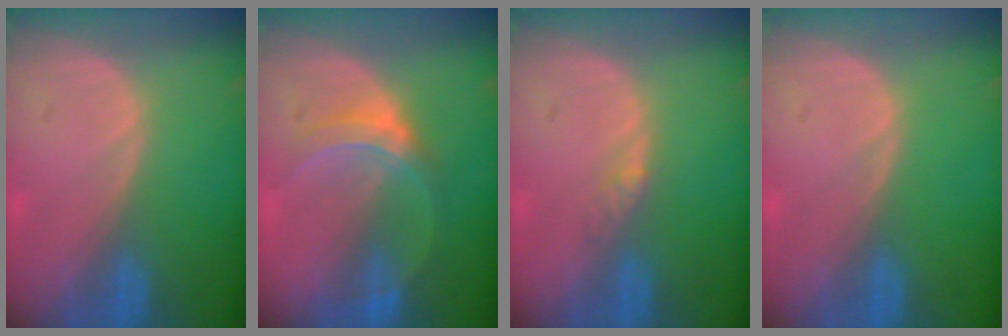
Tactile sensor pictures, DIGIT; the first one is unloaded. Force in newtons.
{"total": 5.2, "press": 5.1, "slide": 0.9}
{"total": 1.8, "press": 1.6, "slide": 1.0}
{"total": 0.0}